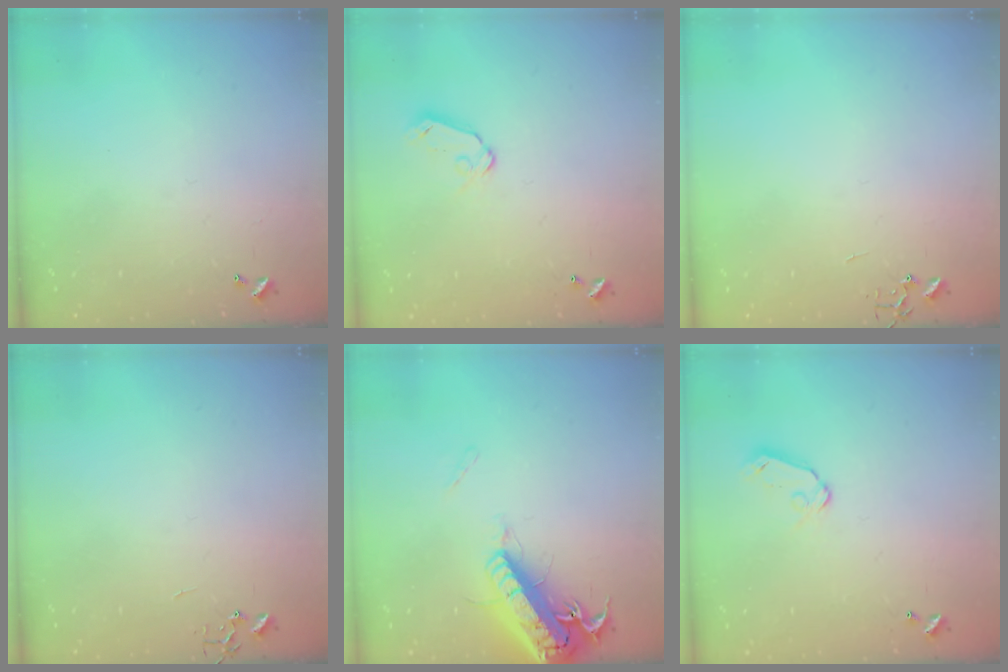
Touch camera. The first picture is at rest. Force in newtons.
{"total": 6.2, "press": 6.2, "slide": 0.6}
{"total": 0.0}
{"total": 0.0}
{"total": 20.1, "press": 19.7, "slide": 3.9}
{"total": 6.2, "press": 6.2, "slide": 0.6}